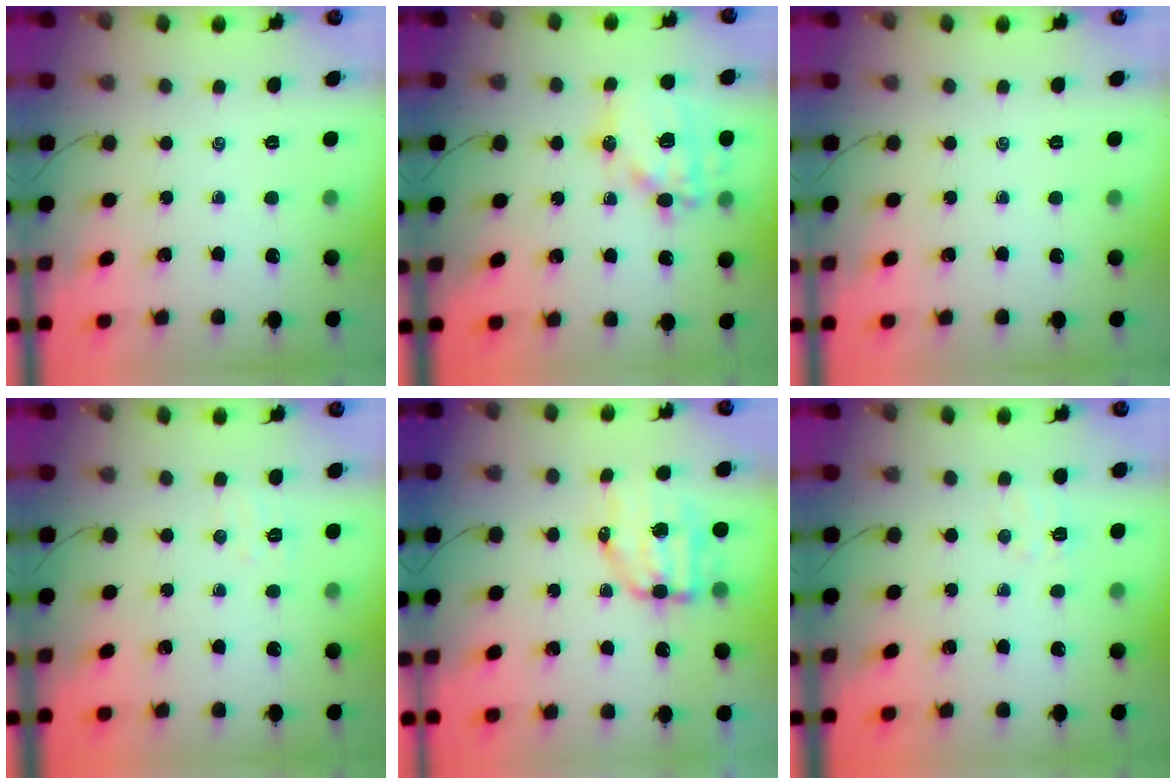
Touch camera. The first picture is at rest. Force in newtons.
{"total": 16.1, "press": 15.9, "slide": 2.5}
{"total": 0.0}
{"total": 4.6, "press": 4.5, "slide": 1.1}
{"total": 7.4, "press": 7.3, "slide": 1.7}
{"total": 4.5, "press": 4.4, "slide": 1.0}